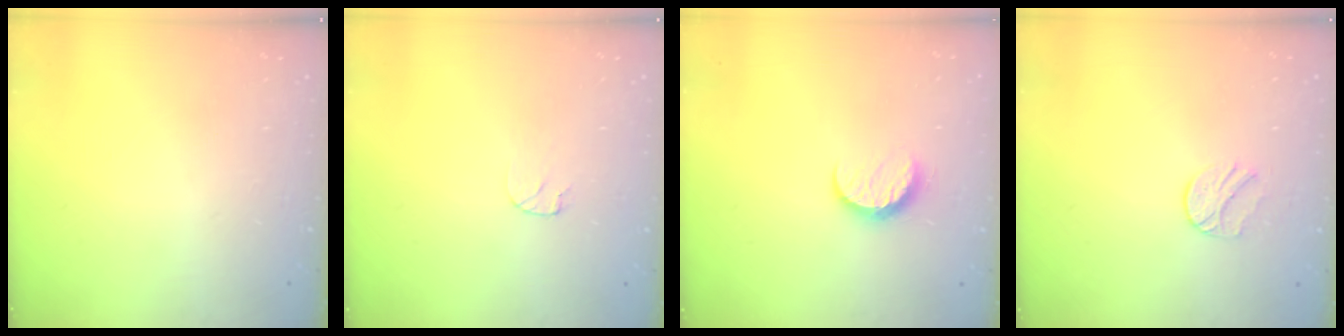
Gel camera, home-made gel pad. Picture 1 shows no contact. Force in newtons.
{"total": 4.8, "press": 4.8, "slide": 0.3}
{"total": 7.1, "press": 7.1, "slide": 0.7}
{"total": 6.4, "press": 6.4, "slide": 0.7}